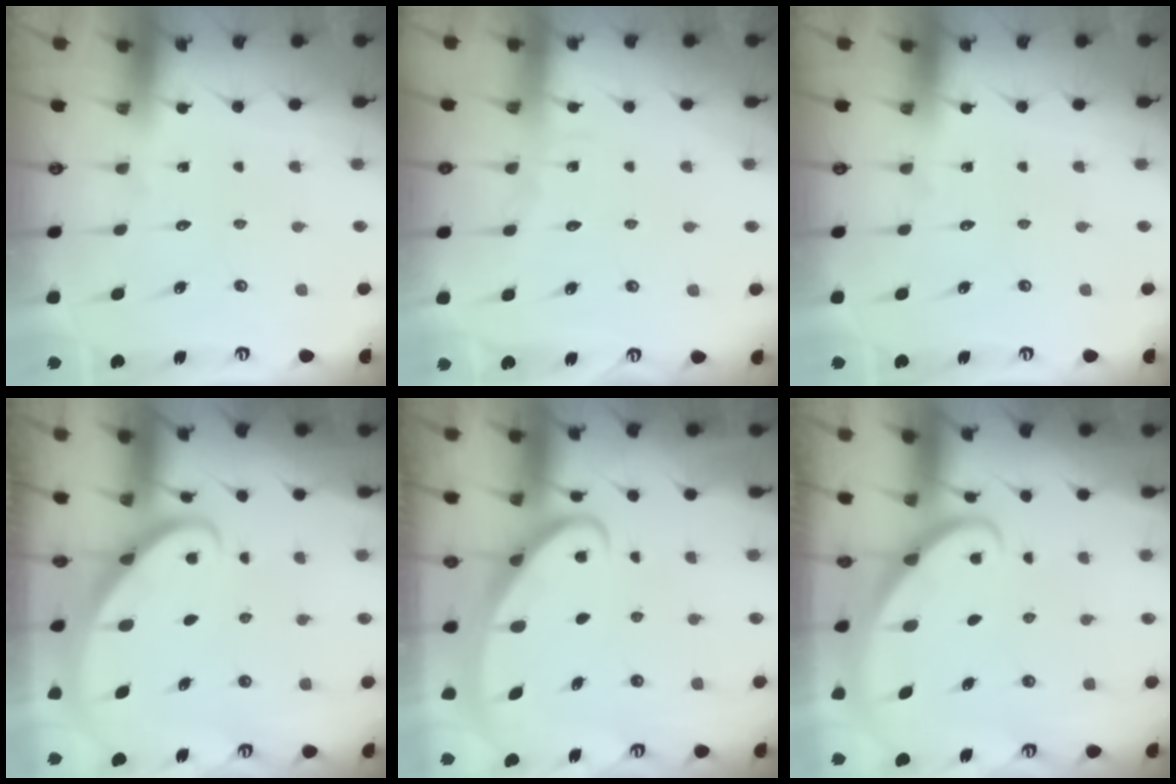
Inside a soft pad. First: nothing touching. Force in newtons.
{"total": 4.4, "press": 4.4, "slide": 0.5}
{"total": 0.0}
{"total": 2.7, "press": 2.7, "slide": 0.2}
{"total": 2.3, "press": 2.3, "slide": 0.3}
{"total": 2.3, "press": 2.3, "slide": 0.1}